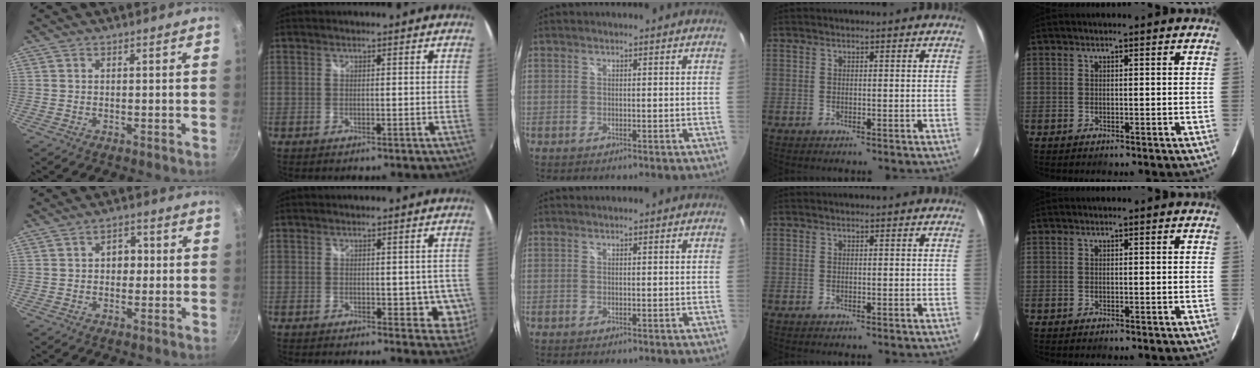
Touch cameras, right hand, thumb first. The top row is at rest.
{"thumb": {"total": 4.1, "force": [0.2, 3.1, 2.7], "torque": [-0.016, 0.009, -0.002]}, "index": {"total": 6.2, "force": [-0.5, 3.6, 5.1], "torque": [-0.049, -0.009, -0.001]}}